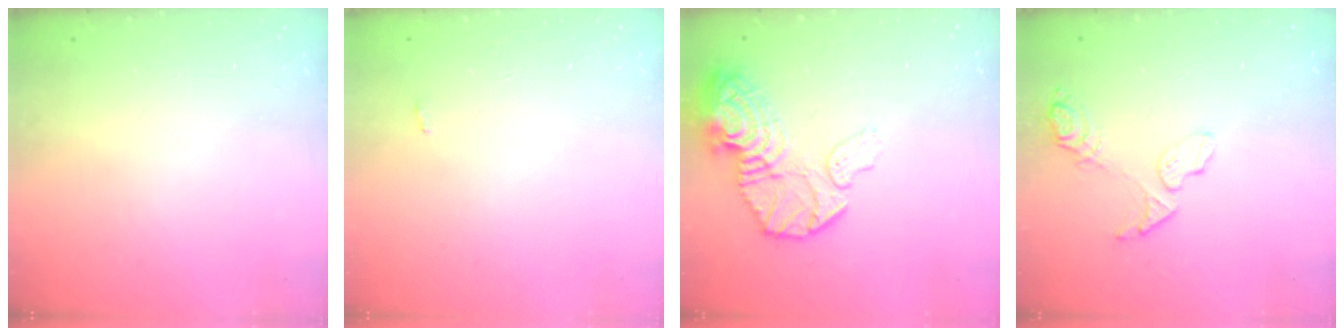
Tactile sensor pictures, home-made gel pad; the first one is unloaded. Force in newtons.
{"total": 2.3, "press": 2.3, "slide": 0.3}
{"total": 17.4, "press": 16.7, "slide": 5.1}
{"total": 9.0, "press": 8.6, "slide": 2.5}